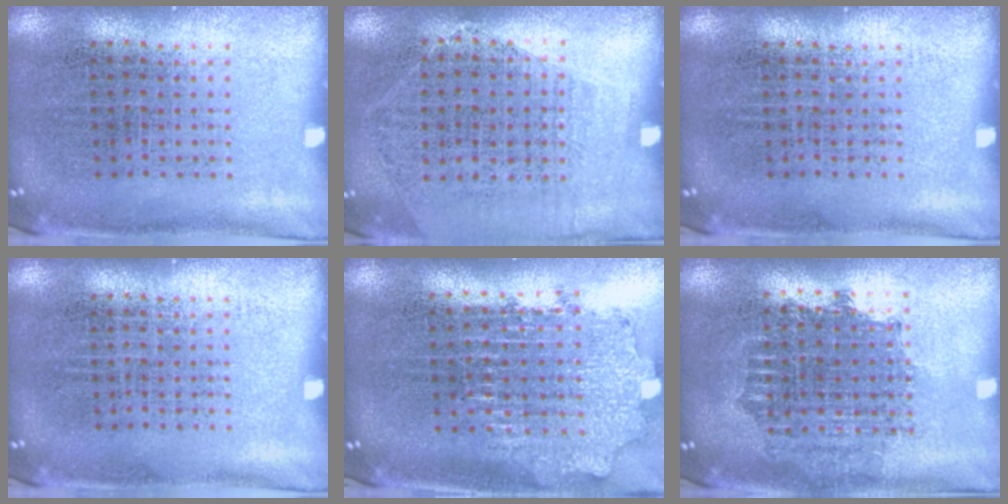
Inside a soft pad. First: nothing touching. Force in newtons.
{"total": 1.2, "press": 1.0, "slide": 0.6}
{"total": 0.0}
{"total": 0.0}
{"total": 1.9, "press": 1.5, "slide": 1.2}
{"total": 1.7, "press": 1.4, "slide": 1.0}